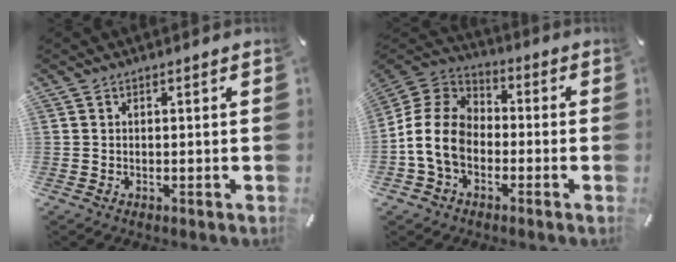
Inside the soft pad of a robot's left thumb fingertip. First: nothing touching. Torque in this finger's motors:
{"motor_torque": [1.01, 1.58, 1.51, 0.71, 0.25]}